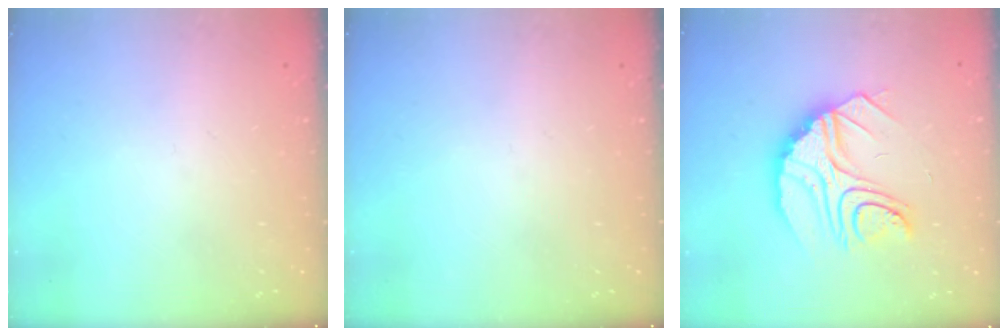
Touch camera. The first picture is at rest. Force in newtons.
{"total": 0.0}
{"total": 14.2, "press": 14.1, "slide": 1.2}